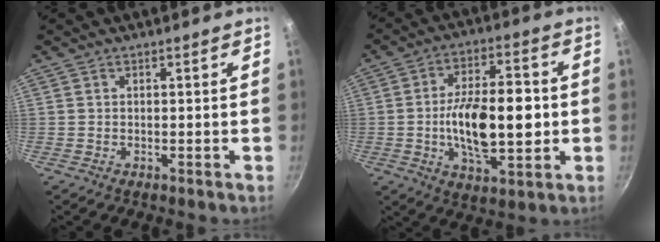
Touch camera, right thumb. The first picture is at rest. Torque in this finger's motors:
{"motor_torque": [-0.27, 0.97, 1.49, -0.12, 0.15]}